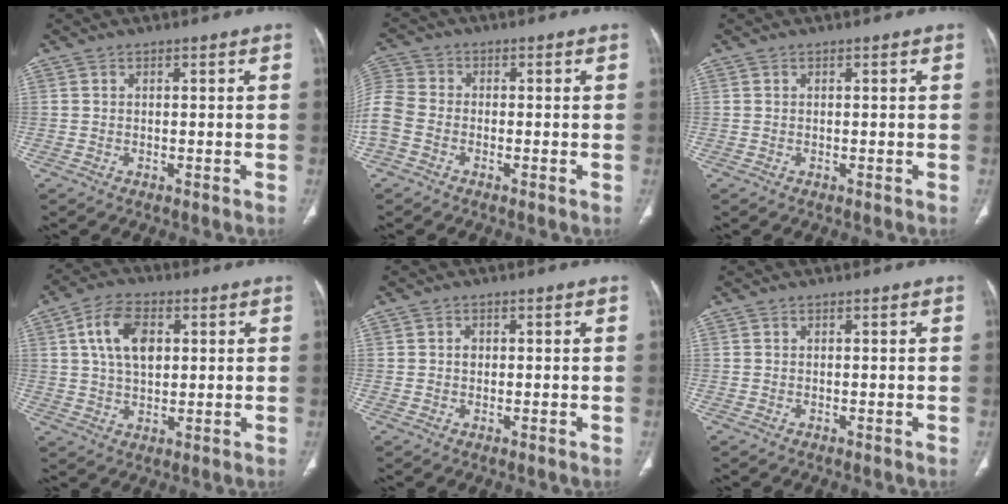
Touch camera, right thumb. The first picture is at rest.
{"total": 8.9, "force": [-2.7, 6.6, 5.3], "torque": [-0.135, 0.014, -0.062]}
{"total": 0.0}
{"total": 9.8, "force": [2.6, 6.0, 7.3], "torque": [-0.121, 0.001, 0.045]}
{"total": 1.3, "force": [0.1, 1.2, 0.6], "torque": [-0.003, 0.003, 0.001]}
{"total": 0.0}